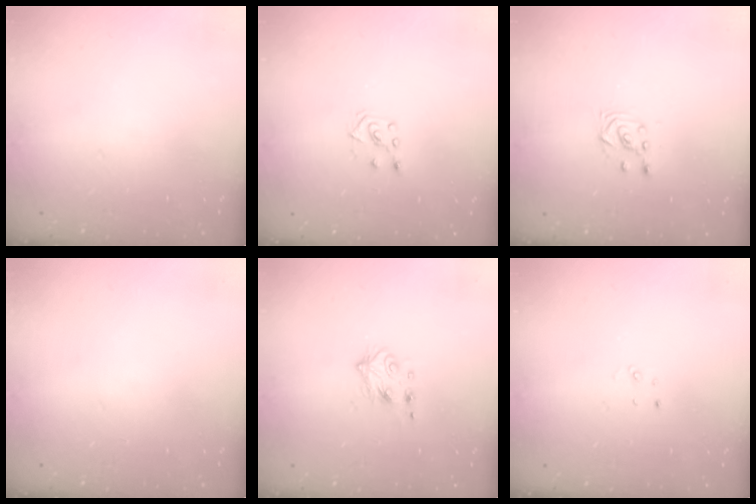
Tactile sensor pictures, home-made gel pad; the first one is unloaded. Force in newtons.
{"total": 3.8, "press": 3.7, "slide": 0.5}
{"total": 3.5, "press": 3.4, "slide": 0.8}
{"total": 0.0}
{"total": 5.0, "press": 4.9, "slide": 0.8}
{"total": 2.2, "press": 2.2, "slide": 0.2}